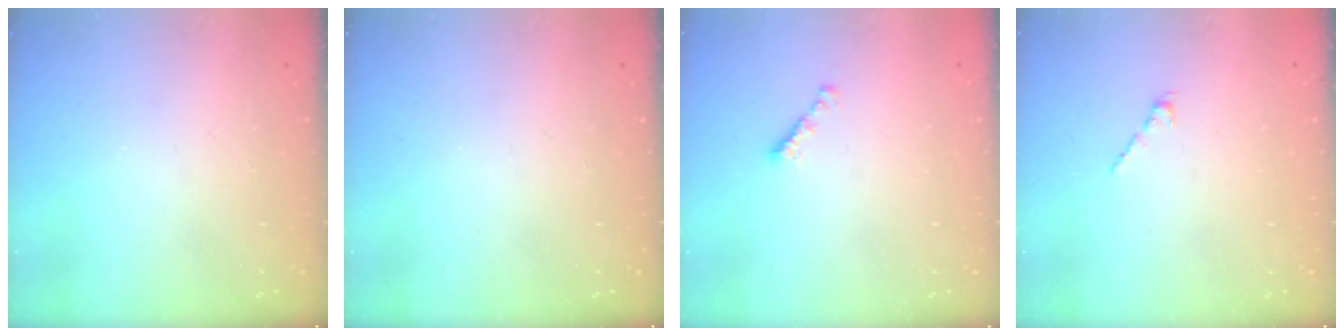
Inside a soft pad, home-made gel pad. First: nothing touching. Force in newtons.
{"total": 0.0}
{"total": 1.8, "press": 1.7, "slide": 0.6}
{"total": 2.1, "press": 2.0, "slide": 0.7}